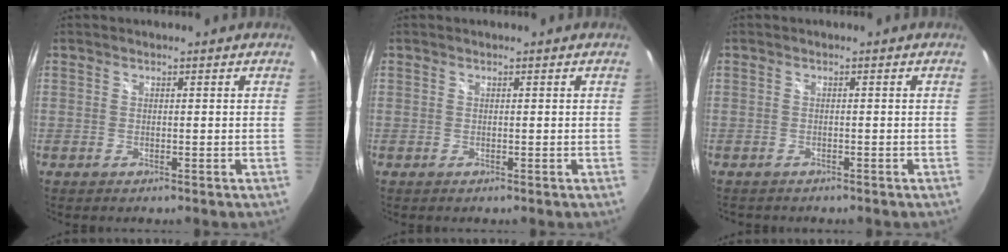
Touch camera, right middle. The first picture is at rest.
{"total": 0.0}
{"total": 0.0}